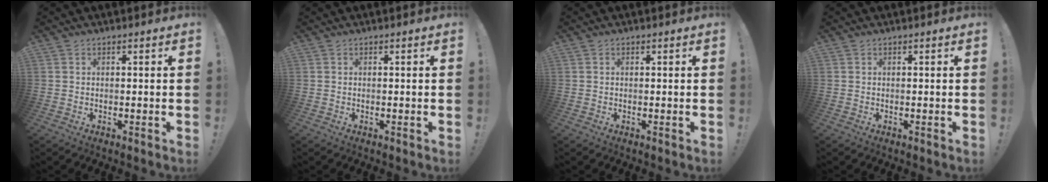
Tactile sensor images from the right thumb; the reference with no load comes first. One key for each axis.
{"total": 0.0}
{"total": 0.0}
{"total": 0.0}